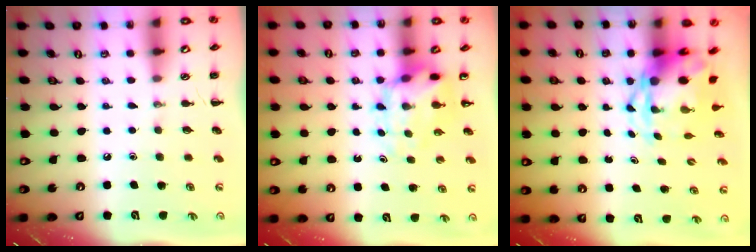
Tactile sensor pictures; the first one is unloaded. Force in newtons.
{"total": 6.1, "press": 6.0, "slide": 1.3}
{"total": 4.4, "press": 4.1, "slide": 1.4}